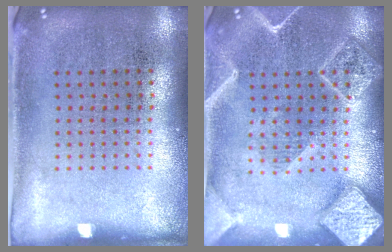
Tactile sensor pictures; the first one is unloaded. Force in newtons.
{"total": 4.2, "press": 4.1, "slide": 0.6}